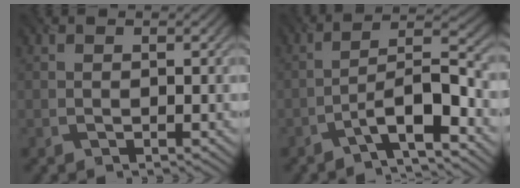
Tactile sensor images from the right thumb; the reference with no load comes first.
{"total": 7.7, "force": [-4.7, 1.6, 5.8], "torque": [-0.094, 0.018, -0.093]}